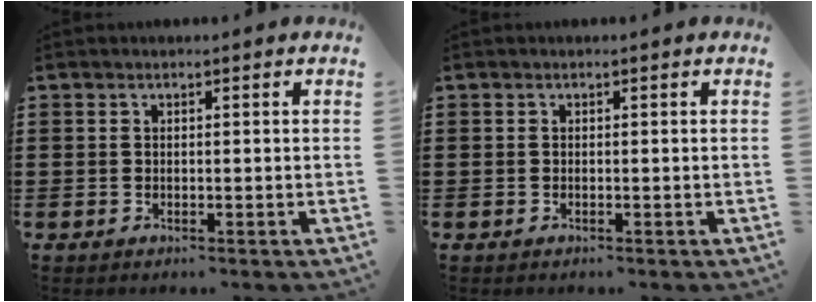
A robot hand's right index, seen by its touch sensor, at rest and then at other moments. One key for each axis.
{"total": 0.0}